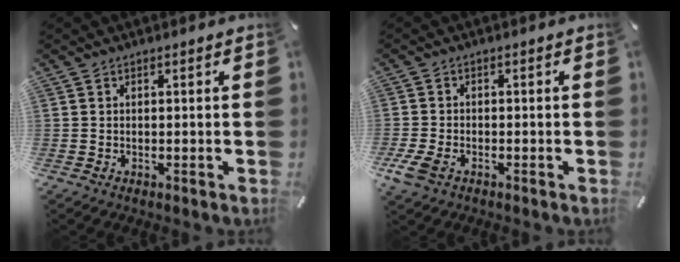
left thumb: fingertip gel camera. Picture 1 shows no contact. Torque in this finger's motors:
{"motor_torque": [0.17, 0.88, 0.50, 0.38, 0.15]}